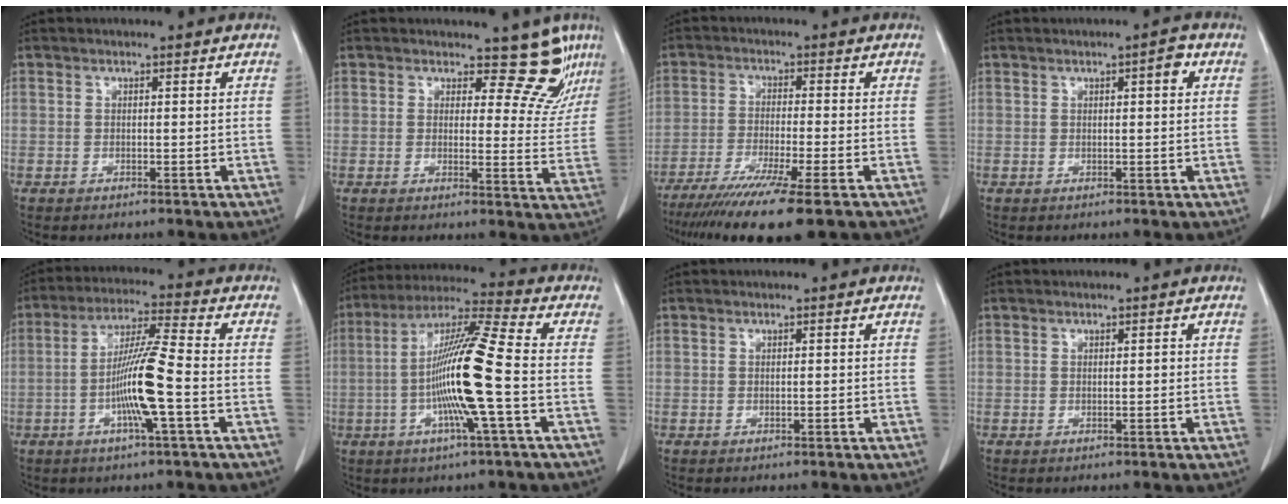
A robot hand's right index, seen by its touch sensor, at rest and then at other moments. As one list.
[{"total": 9.2, "force": [8.1, 3.9, 1.8], "torque": [0.010, -0.025, 0.063]}, {"total": 11.8, "force": [-8.5, -0.5, 8.2], "torque": [-0.137, -0.032, -0.138]}, {"total": 2.3, "force": [0.8, 0.6, 2.0], "torque": [-0.025, 0.003, 0.008]}, {"total": 10.3, "force": [-2.5, -0.4, 10.0], "torque": [-0.193, -0.002, -0.053]}, {"total": 13.6, "force": [-2.6, -0.7, 13.3], "torque": [-0.251, 0.000, -0.058]}, {"total": 0.0}, {"total": 0.0}]